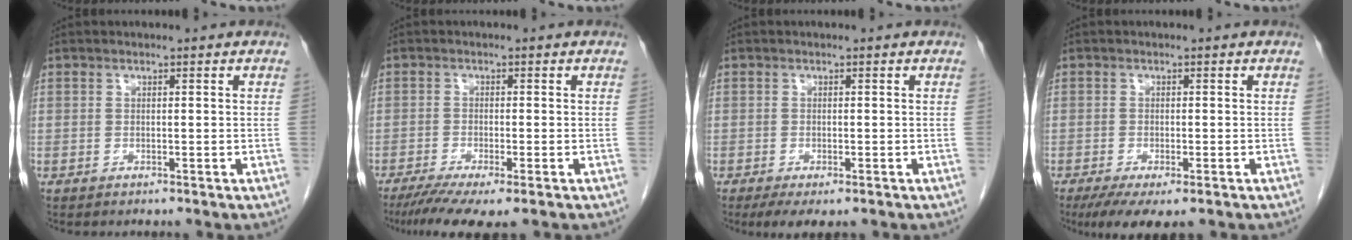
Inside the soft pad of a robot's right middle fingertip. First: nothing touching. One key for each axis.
{"total": 7.2, "fx": -5.1, "fy": 0.7, "fz": 5.0, "tx": -0.083, "ty": -0.020, "tz": -0.084}
{"total": 4.3, "fx": -2.9, "fy": 1.4, "fz": 2.9, "tx": -0.045, "ty": -0.011, "tz": -0.042}
{"total": 6.3, "fx": -4.1, "fy": 1.7, "fz": 4.5, "tx": -0.068, "ty": -0.019, "tz": -0.063}